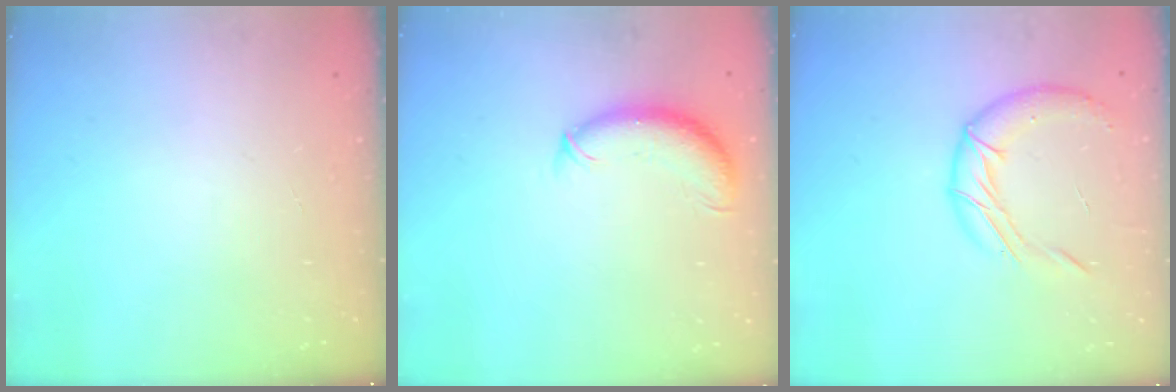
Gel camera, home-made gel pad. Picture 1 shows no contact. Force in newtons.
{"total": 9.7, "press": 9.6, "slide": 1.8}
{"total": 11.6, "press": 11.6, "slide": 1.3}